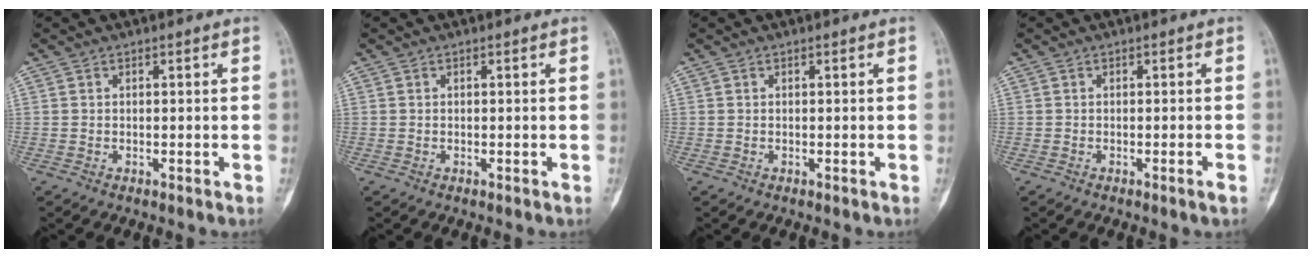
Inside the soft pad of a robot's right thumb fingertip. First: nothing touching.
{"total": 0.0}
{"total": 0.0}
{"total": 1.1, "force": [-0.7, -0.2, 0.8], "torque": [-0.014, -0.002, -0.011]}